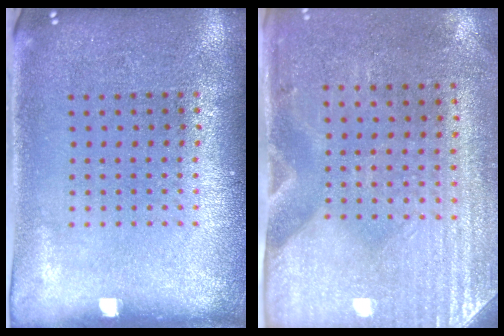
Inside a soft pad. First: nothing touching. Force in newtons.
{"total": 3.0, "press": 2.6, "slide": 1.5}